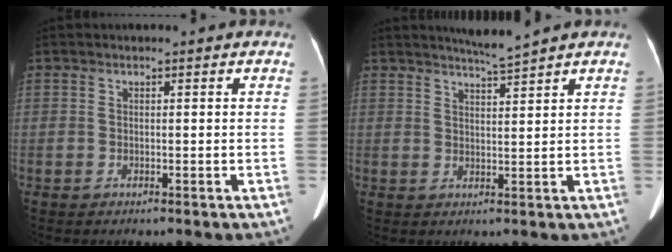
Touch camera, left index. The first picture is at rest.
{"total": 3.4, "force": [3.0, -1.3, 0.8], "torque": [-0.016, -0.011, 0.057]}